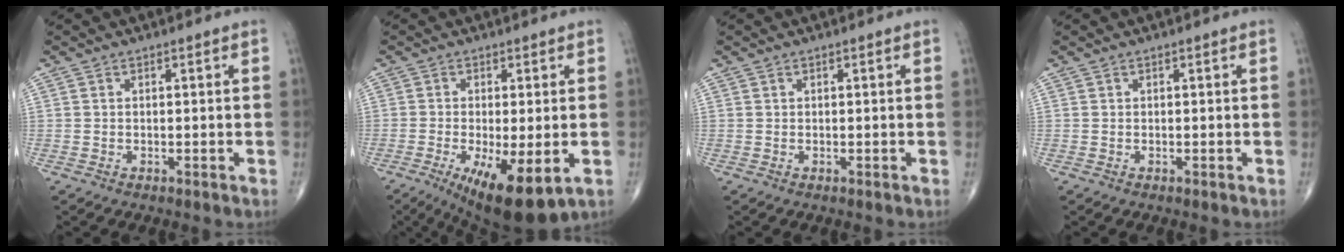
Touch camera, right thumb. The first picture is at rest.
{"total": 12.8, "force": [-4.5, 3.9, 11.2], "torque": [-0.181, -0.021, -0.061]}
{"total": 0.0}
{"total": 0.0}